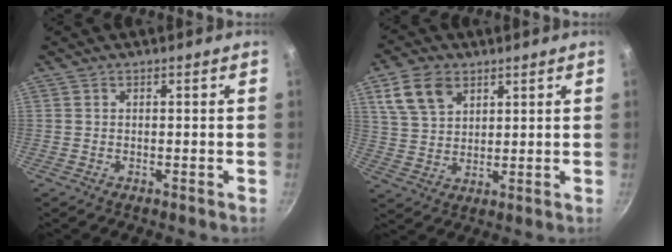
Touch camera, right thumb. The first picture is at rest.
{"total": 9.2, "force": [4.6, 6.1, 5.2], "torque": [-0.084, -0.006, 0.092]}